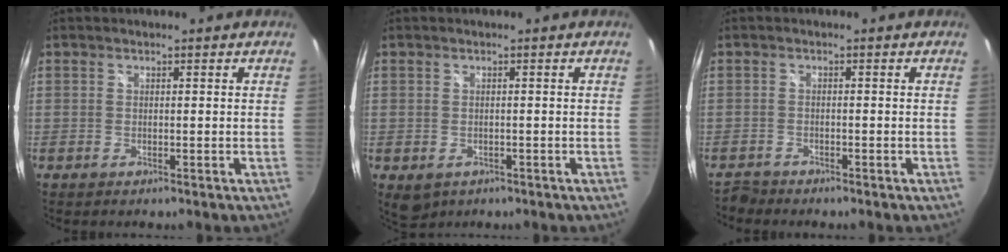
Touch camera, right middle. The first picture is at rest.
{"total": 4.2, "force": [-1.6, 3.1, 2.3], "torque": [-0.043, -0.016, -0.017]}
{"total": 2.2, "force": [-2.2, 0.6, -0.2], "torque": [-0.004, -0.006, -0.045]}